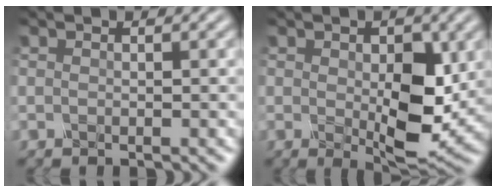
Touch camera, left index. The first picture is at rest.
{"total": 6.2, "force": [-0.3, 3.0, 5.5], "torque": [-0.099, -0.009, 0.007]}